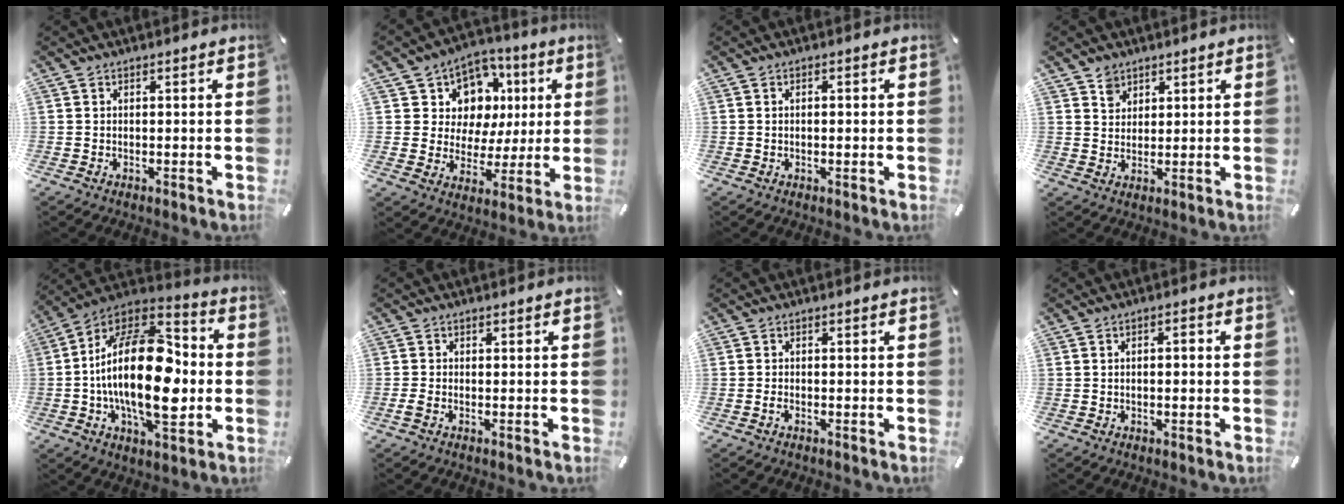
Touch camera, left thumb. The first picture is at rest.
{"total": 10.2, "force": [3.0, 9.7, 1.3], "torque": [-0.024, -0.037, 0.062]}
{"total": 1.0, "force": [-0.2, 0.3, 0.9], "torque": [-0.018, 0.001, -0.003]}
{"total": 3.9, "force": [2.3, 3.2, 0.4], "torque": [-0.002, -0.002, 0.042]}
{"total": 26.7, "force": [-1.9, 14.0, 22.6], "torque": [-0.424, -0.006, -0.038]}
{"total": 1.3, "force": [-0.5, 0.6, 1.0], "torque": [-0.017, 0.000, -0.008]}
{"total": 1.1, "force": [-0.6, 0.3, 0.8], "torque": [-0.019, 0.000, -0.012]}
{"total": 2.1, "force": [-0.4, 1.0, 1.9], "torque": [-0.037, 0.006, -0.008]}